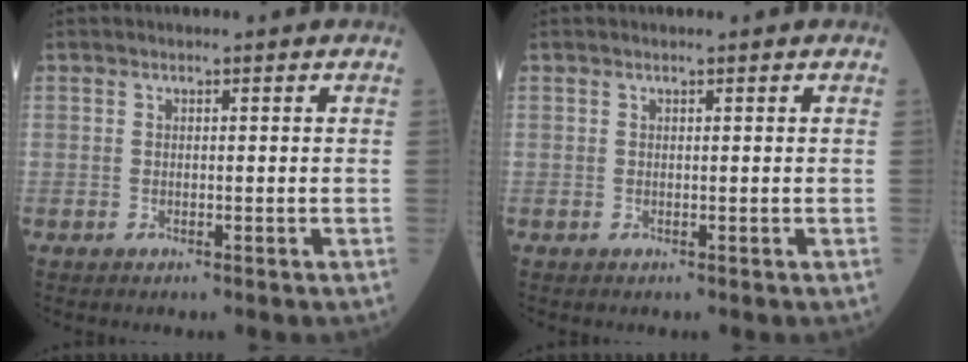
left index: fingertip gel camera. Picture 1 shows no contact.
{"total": 0.0}